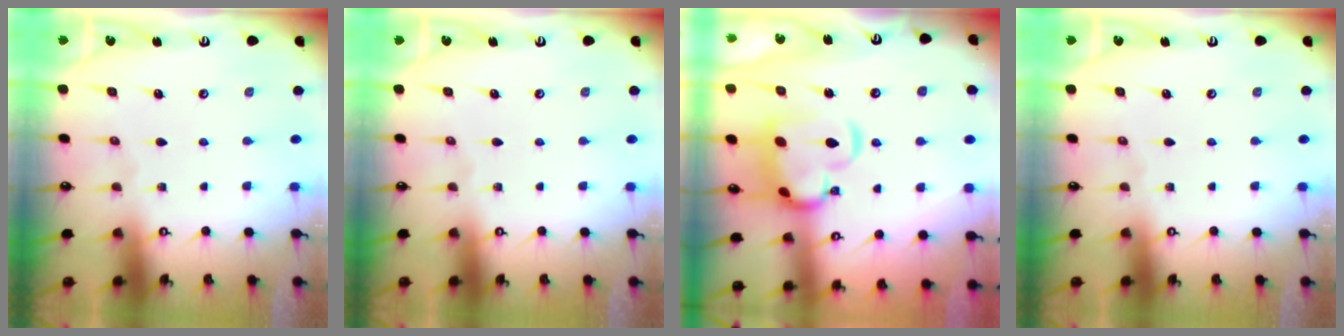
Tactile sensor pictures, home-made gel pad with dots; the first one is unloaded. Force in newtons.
{"total": 0.0}
{"total": 9.2, "press": 9.0, "slide": 1.9}
{"total": 0.0}